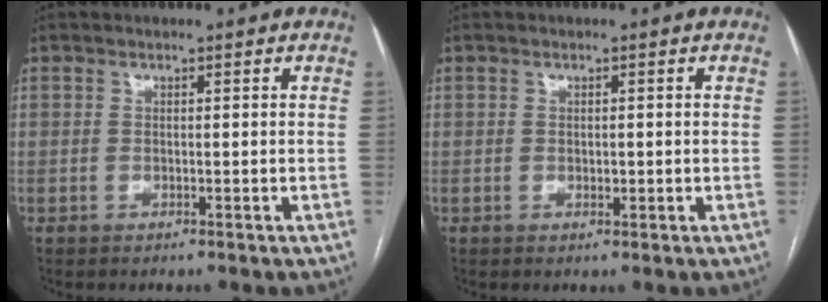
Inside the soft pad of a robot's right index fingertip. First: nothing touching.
{"total": 1.2, "force": [-0.1, 0.7, 1.0], "torque": [-0.016, -0.001, 0.001]}